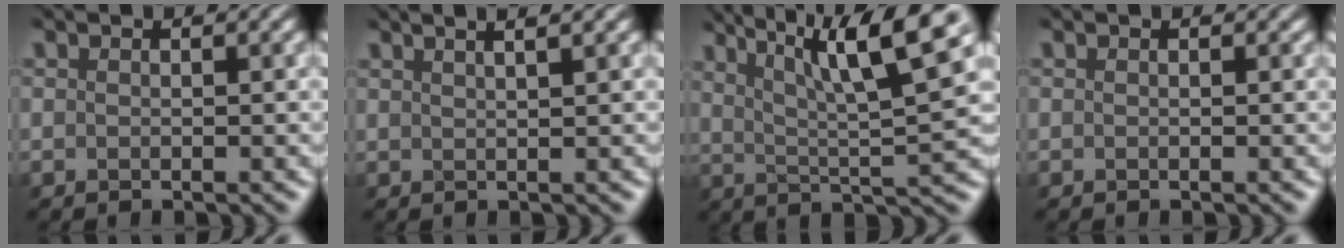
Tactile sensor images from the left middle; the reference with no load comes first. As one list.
[{"total": 5.2, "force": [3.2, 2.2, 3.4], "torque": [-0.011, 0.042, 0.013]}, {"total": 10.1, "force": [5.0, 2.3, 8.5], "torque": [-0.134, 0.010, 0.088]}, {"total": 0.0}]